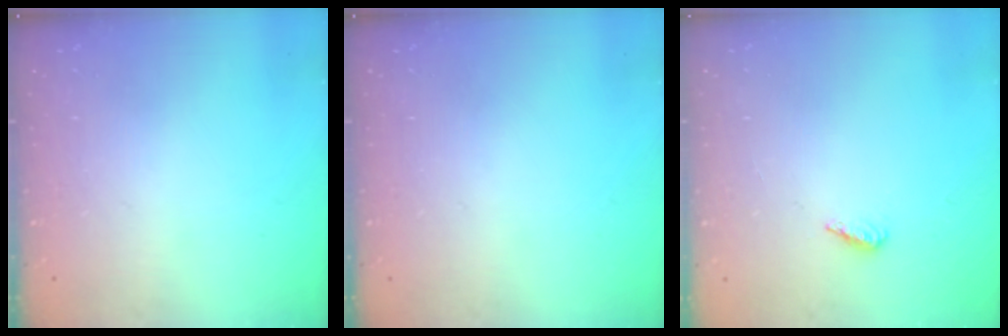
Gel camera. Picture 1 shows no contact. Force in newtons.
{"total": 0.0}
{"total": 2.1, "press": 1.9, "slide": 0.8}